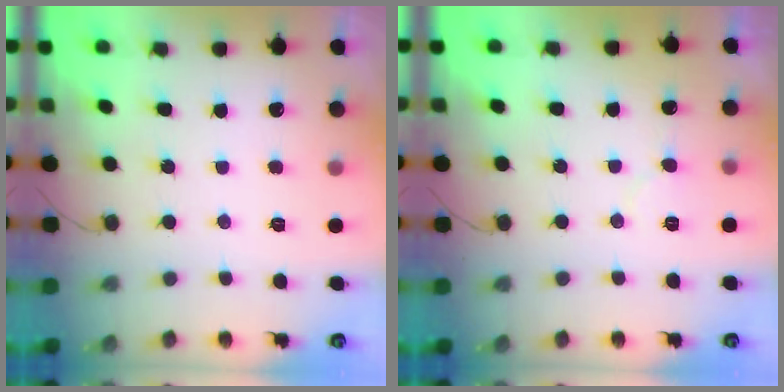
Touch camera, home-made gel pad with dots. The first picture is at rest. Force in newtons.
{"total": 5.4, "press": 5.4, "slide": 0.4}